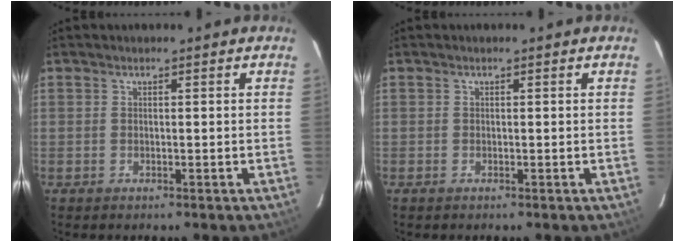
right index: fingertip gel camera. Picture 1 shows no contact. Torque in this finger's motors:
{"motor_torque": [-0.07, -0.05, 0.04, -0.01]}